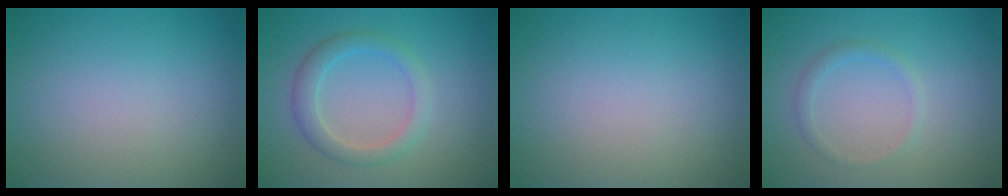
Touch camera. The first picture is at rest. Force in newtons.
{"total": 2.6, "press": 2.6, "slide": 0.1}
{"total": 0.0}
{"total": 1.2, "press": 1.1, "slide": 0.1}